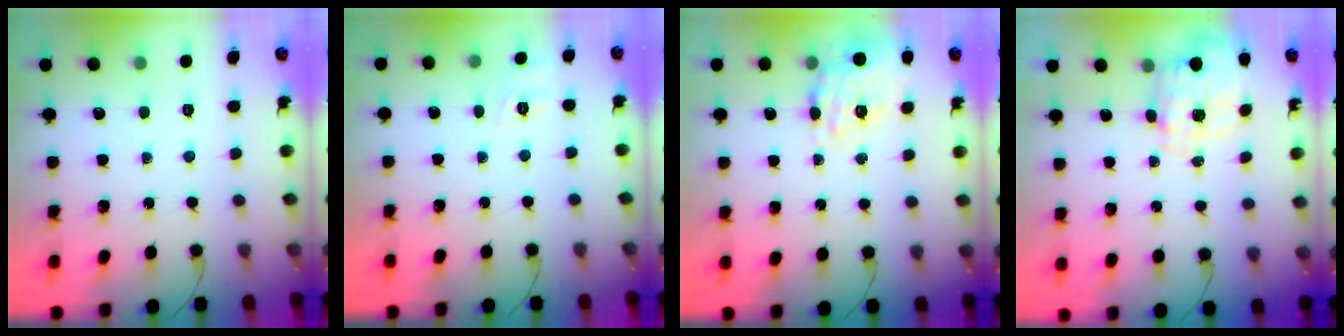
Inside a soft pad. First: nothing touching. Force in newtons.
{"total": 6.6, "press": 6.3, "slide": 2.0}
{"total": 17.4, "press": 17.0, "slide": 3.4}
{"total": 2.8, "press": 2.6, "slide": 1.2}